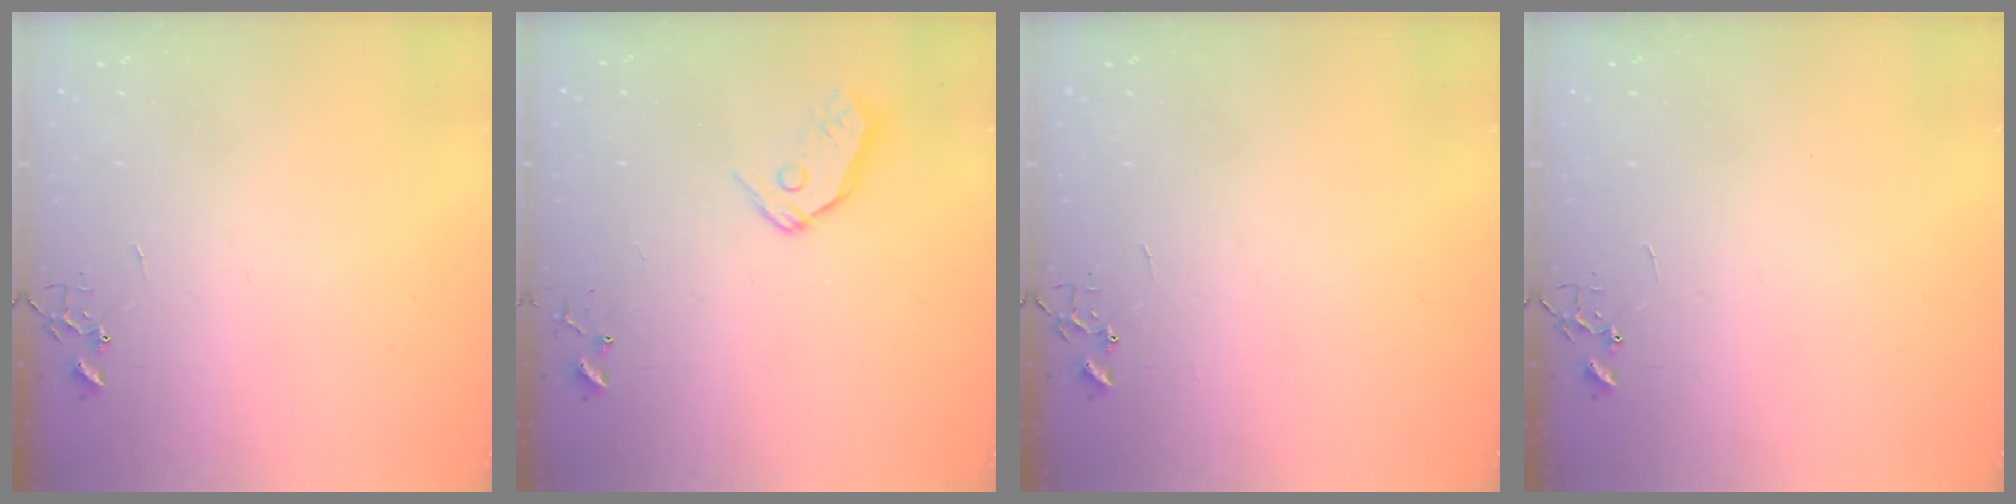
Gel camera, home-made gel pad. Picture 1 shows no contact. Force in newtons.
{"total": 8.3, "press": 8.2, "slide": 0.7}
{"total": 0.0}
{"total": 0.0}